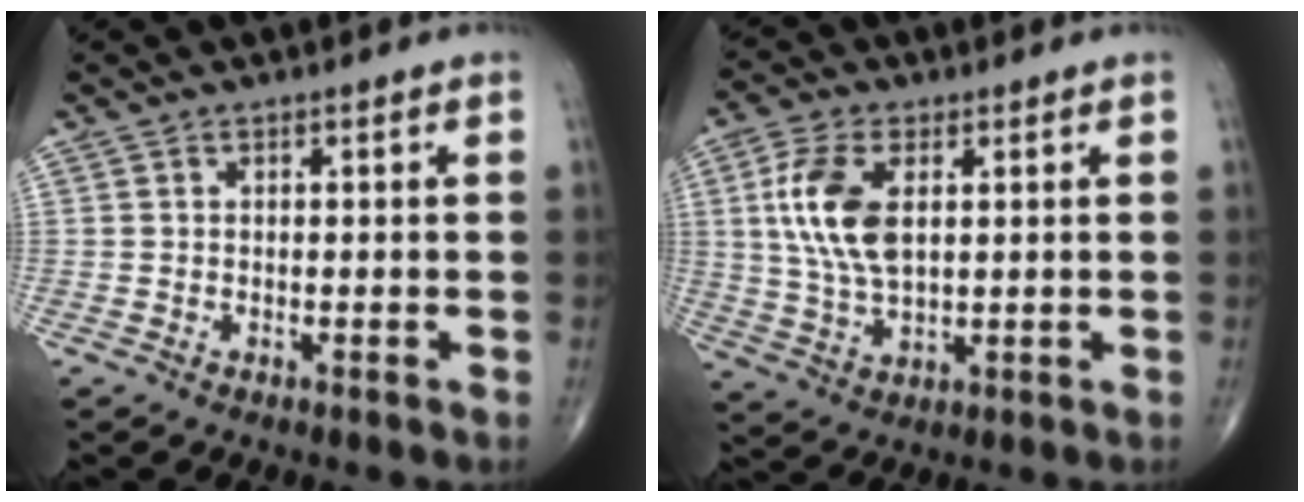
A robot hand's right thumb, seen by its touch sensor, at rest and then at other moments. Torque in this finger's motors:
{"motor_torque": [0.60, 2.52, 1.31, 0.30, 0.11]}